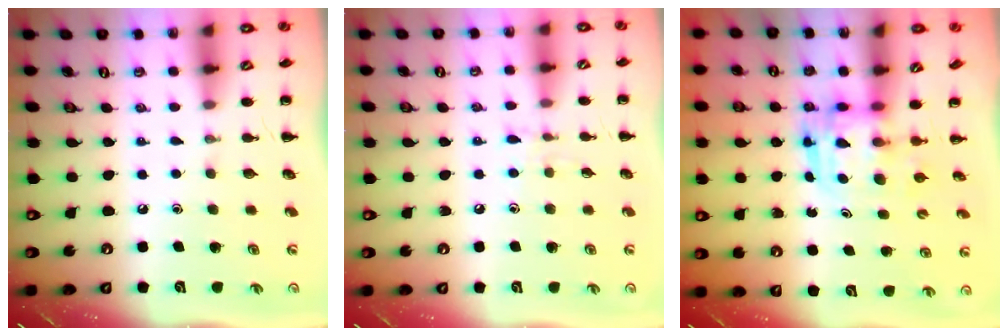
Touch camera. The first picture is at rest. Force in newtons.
{"total": 5.9, "press": 5.6, "slide": 1.7}
{"total": 3.2, "press": 3.2, "slide": 0.3}